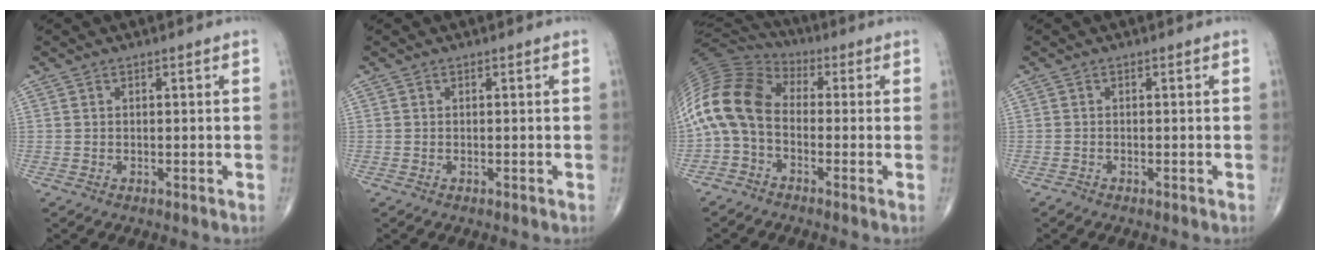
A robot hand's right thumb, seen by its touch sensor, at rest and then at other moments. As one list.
[{"total": 0.0}, {"total": 13.8, "force": [-1.9, 9.2, 10.1], "torque": [-0.208, 0.049, -0.055]}, {"total": 0.6, "force": [-0.5, 0.2, 0.1], "torque": [-0.005, -0.001, -0.013]}]